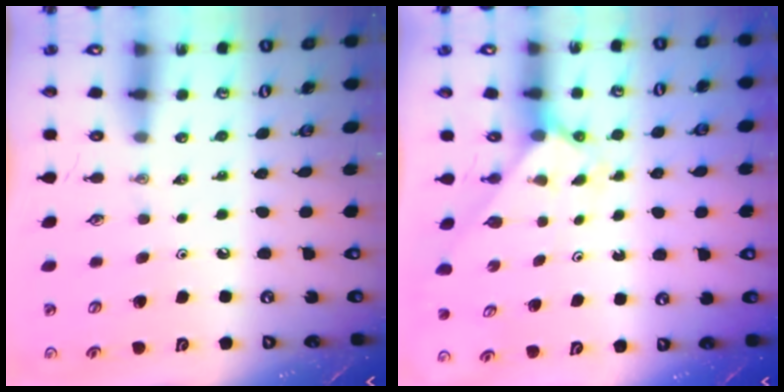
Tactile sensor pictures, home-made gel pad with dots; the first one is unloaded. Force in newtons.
{"total": 2.2, "press": 2.2, "slide": 0.2}